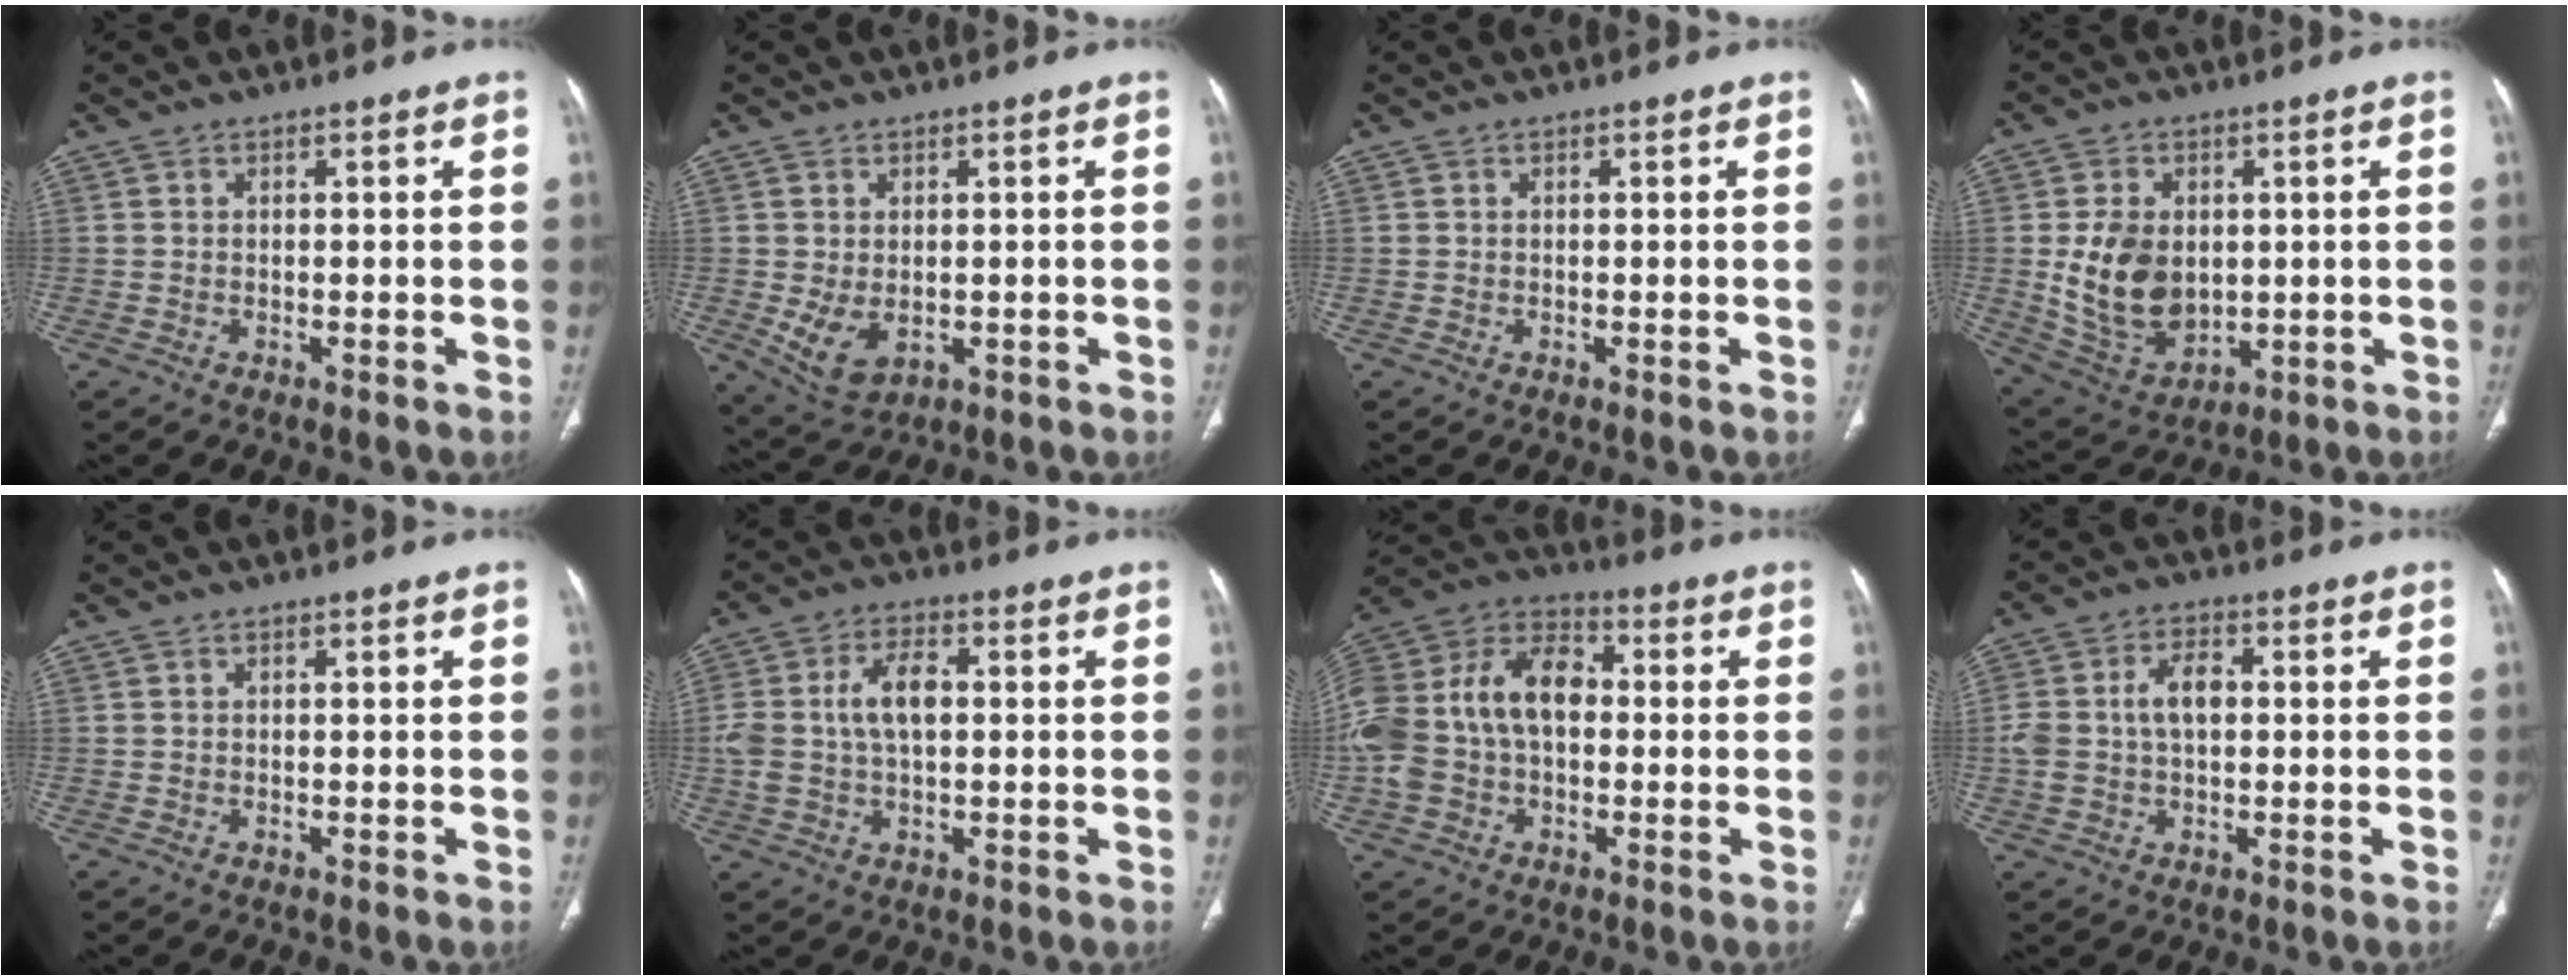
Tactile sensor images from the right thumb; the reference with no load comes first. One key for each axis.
{"total": 6.3, "fx": -0.7, "fy": 4.2, "fz": 4.6, "tx": -0.083, "ty": -0.010, "tz": 0.006}
{"total": 0.0}
{"total": 13.5, "fx": 0.6, "fy": 9.7, "fz": 9.4, "tx": -0.145, "ty": -0.012, "tz": 0.036}
{"total": 0.0}
{"total": 8.9, "fx": 0.7, "fy": 5.0, "fz": 7.3, "tx": -0.152, "ty": 0.021, "tz": 0.014}
{"total": 19.7, "fx": 0.0, "fy": 13.3, "fz": 14.4, "tx": -0.300, "ty": 0.044, "tz": -0.005}
{"total": 7.7, "fx": 0.5, "fy": 4.8, "fz": 6.0, "tx": -0.123, "ty": 0.025, "tz": 0.009}